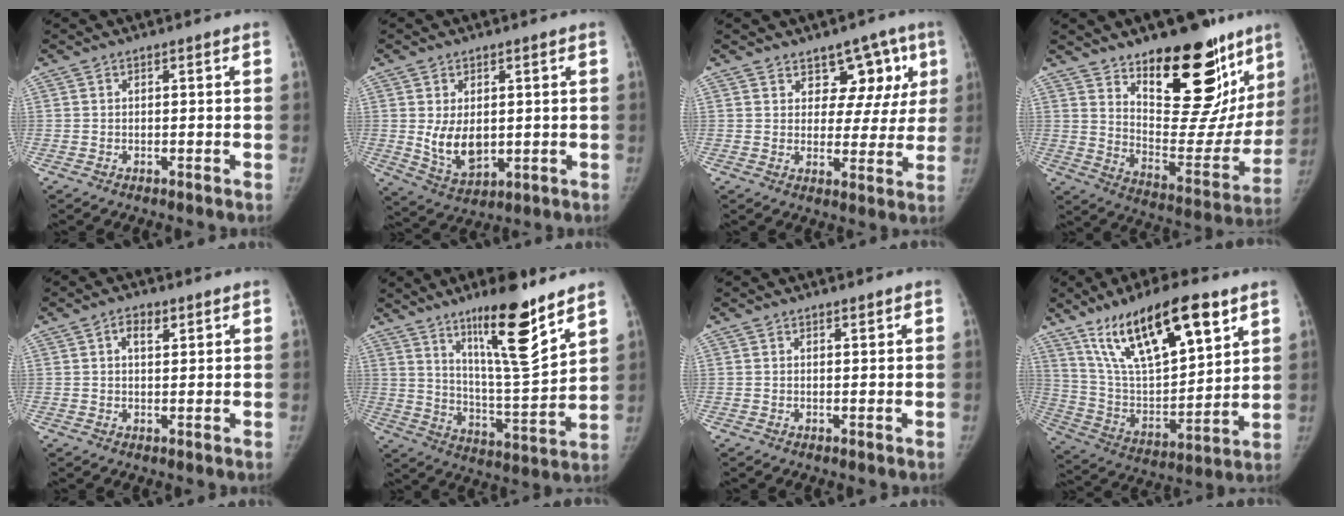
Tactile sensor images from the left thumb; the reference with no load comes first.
{"total": 8.2, "force": [0.4, 5.3, 6.3], "torque": [-0.091, -0.017, 0.025]}
{"total": 9.3, "force": [5.0, 6.3, 4.8], "torque": [-0.002, -0.018, 0.064]}
{"total": 27.1, "force": [17.2, 11.7, 17.4], "torque": [-0.198, -0.103, 0.263]}
{"total": 3.4, "force": [1.6, 1.9, 2.3], "torque": [-0.029, -0.004, 0.024]}
{"total": 17.5, "force": [11.4, 2.9, 13.0], "torque": [-0.190, -0.080, 0.195]}
{"total": 0.8, "force": [0.7, 0.3, 0.3], "torque": [-0.003, -0.005, 0.010]}
{"total": 23.9, "force": [13.9, 8.4, 17.6], "torque": [-0.275, -0.040, 0.256]}